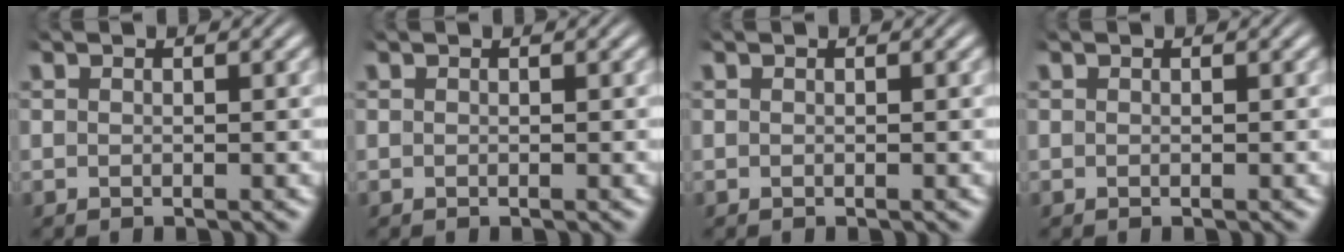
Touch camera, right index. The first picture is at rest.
{"total": 0.0}
{"total": 0.0}
{"total": 0.0}